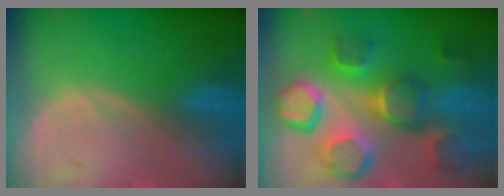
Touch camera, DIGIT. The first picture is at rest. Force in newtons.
{"total": 12.4, "press": 11.1, "slide": 5.6}